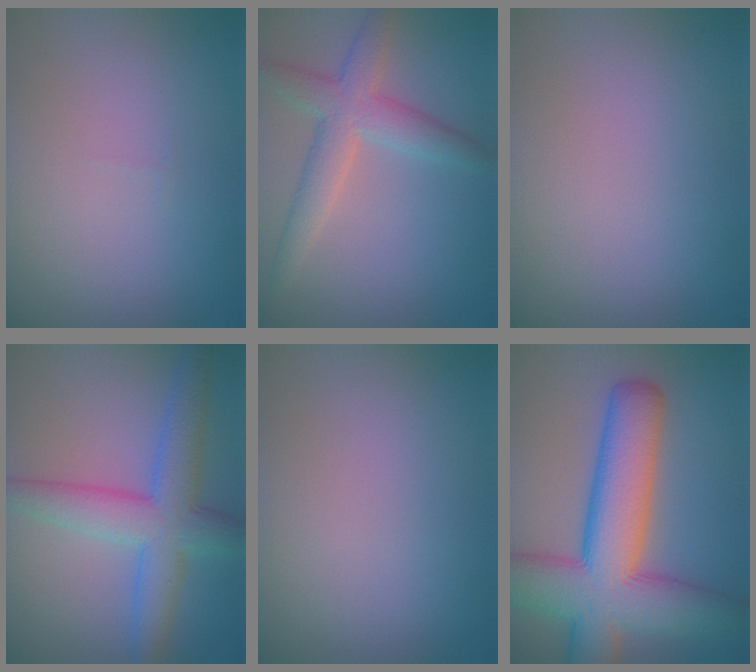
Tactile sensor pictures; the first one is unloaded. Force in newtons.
{"total": 4.5, "press": 4.5, "slide": 0.0}
{"total": 0.0}
{"total": 6.7, "press": 6.7, "slide": 0.1}
{"total": 0.0}
{"total": 12.7, "press": 12.6, "slide": 0.7}